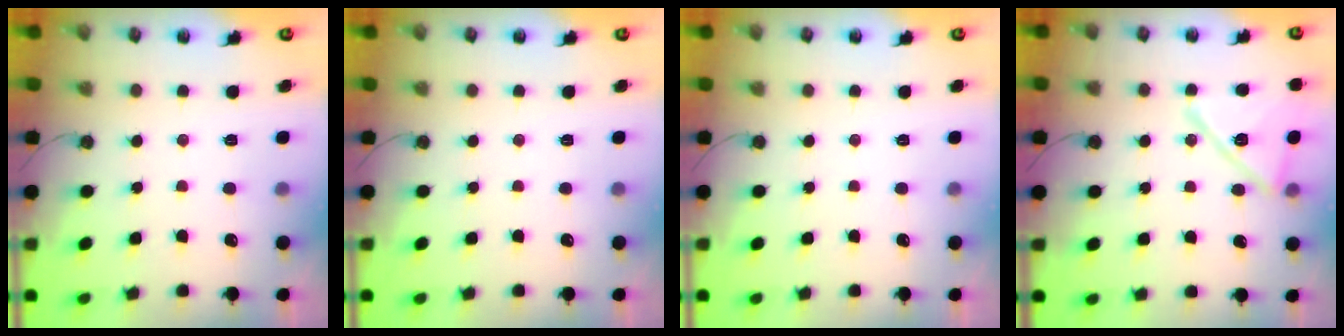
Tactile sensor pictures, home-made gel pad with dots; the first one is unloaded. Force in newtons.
{"total": 0.0}
{"total": 0.0}
{"total": 14.6, "press": 14.6, "slide": 0.4}